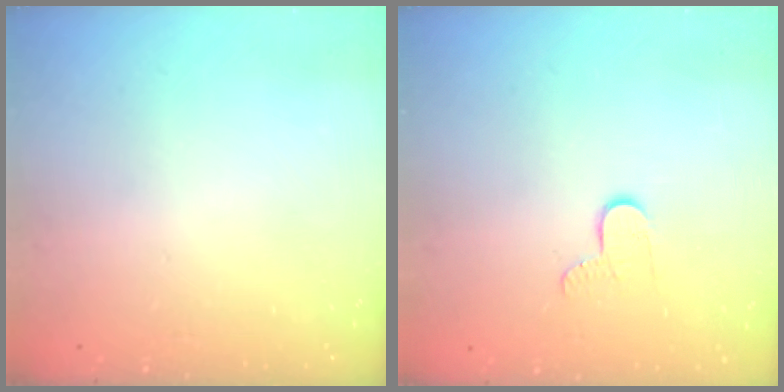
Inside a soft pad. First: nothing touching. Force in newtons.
{"total": 5.9, "press": 5.9, "slide": 0.6}